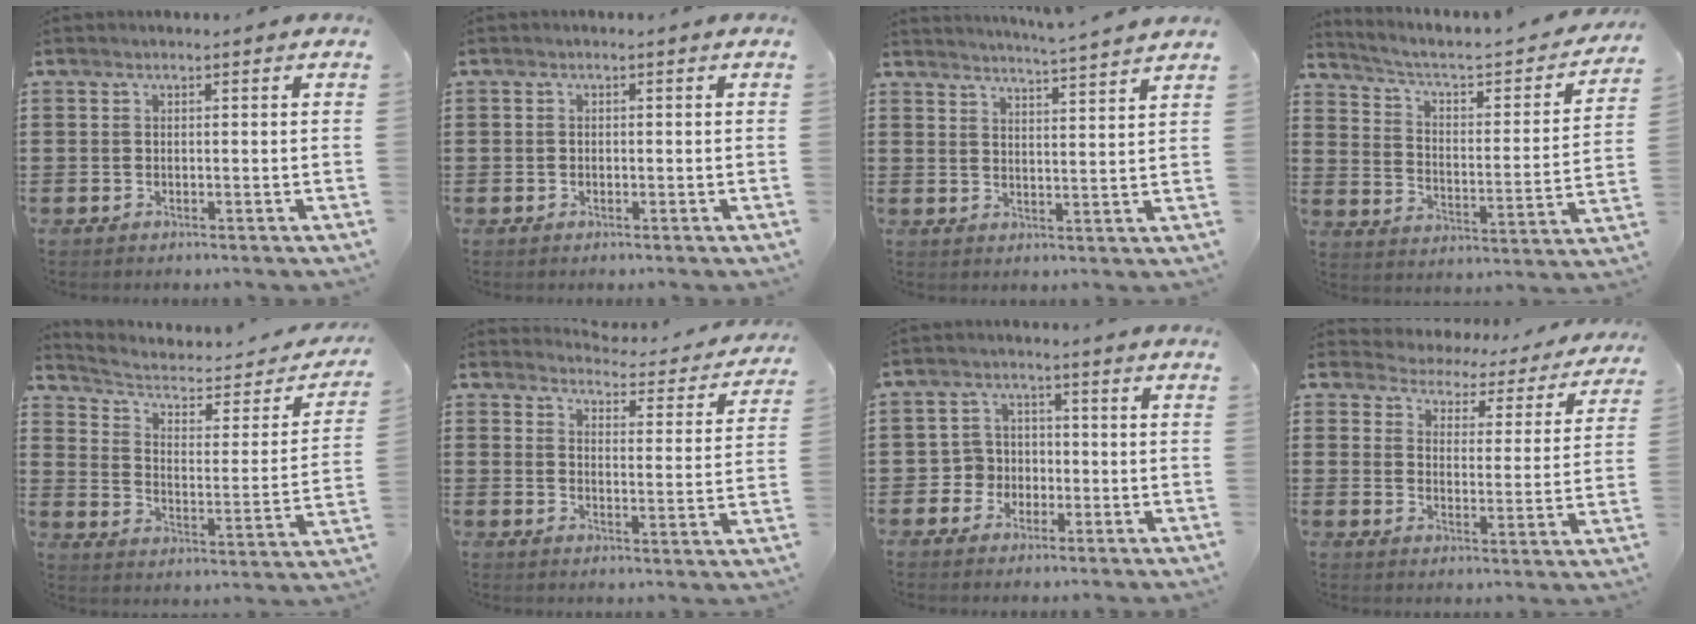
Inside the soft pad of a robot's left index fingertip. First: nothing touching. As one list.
[{"total": 0.5, "force": [-0.3, 0.4, 0.0], "torque": [-0.002, 0.002, -0.007]}, {"total": 3.9, "force": [3.7, -1.0, 0.6], "torque": [-0.025, -0.024, 0.063]}, {"total": 3.4, "force": [2.5, 0.9, 2.0], "torque": [-0.057, -0.028, 0.030]}, {"total": 3.9, "force": [2.4, 2.1, 2.4], "torque": [-0.062, -0.017, 0.031]}, {"total": 4.0, "force": [4.0, 0.3, 0.4], "torque": [-0.015, -0.035, 0.064]}, {"total": 4.2, "force": [-1.6, 3.8, 0.7], "torque": [-0.036, 0.005, -0.037]}, {"total": 3.2, "force": [3.1, 0.7, -0.3], "torque": [-0.018, -0.028, 0.046]}]